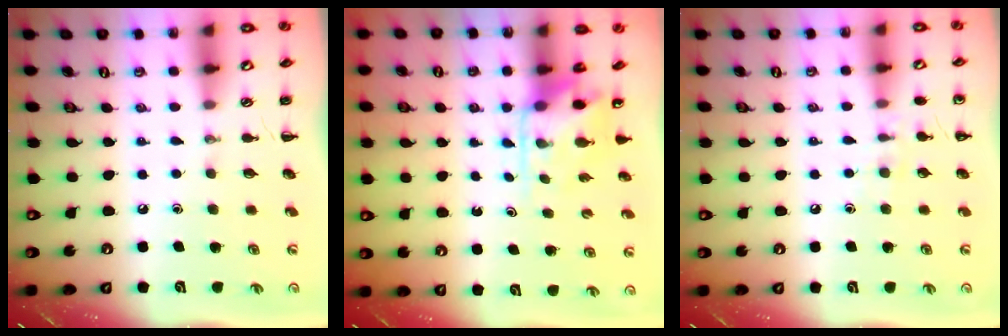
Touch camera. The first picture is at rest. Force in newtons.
{"total": 4.3, "press": 4.2, "slide": 0.7}
{"total": 7.0, "press": 6.8, "slide": 1.9}